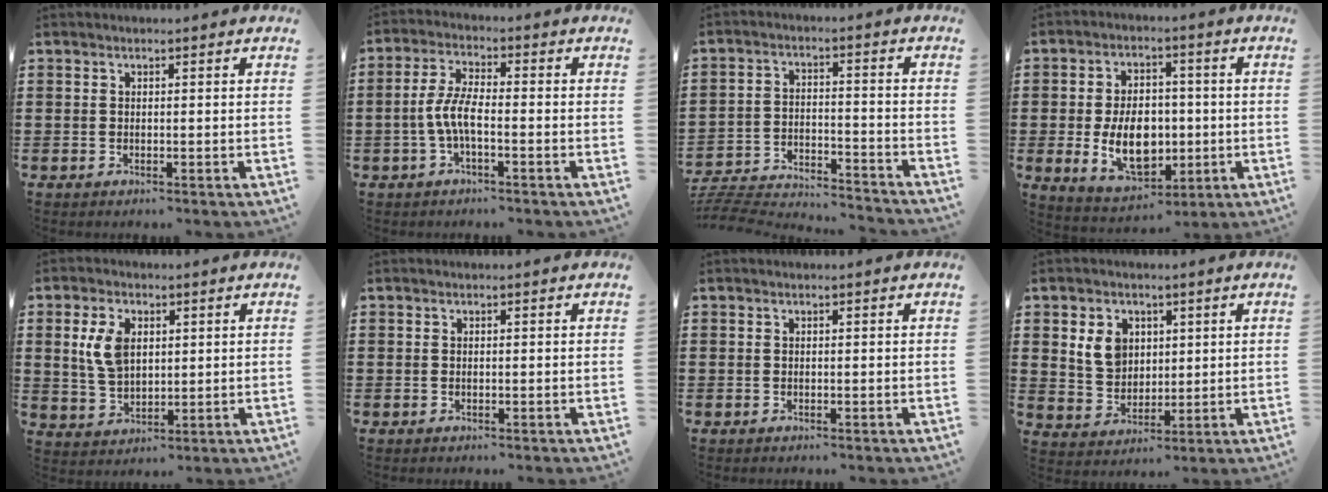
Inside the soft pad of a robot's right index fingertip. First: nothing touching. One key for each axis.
{"total": 5.3, "fx": -1.7, "fy": 1.5, "fz": 4.8, "tx": -0.120, "ty": -0.010, "tz": -0.040}
{"total": 5.2, "fx": -5.1, "fy": 0.4, "fz": 0.9, "tx": -0.029, "ty": -0.006, "tz": -0.109}
{"total": 10.3, "fx": -1.4, "fy": 6.8, "fz": 7.7, "tx": -0.147, "ty": -0.002, "tz": -0.031}
{"total": 6.5, "fx": 1.7, "fy": 4.2, "fz": 4.7, "tx": -0.118, "ty": 0.009, "tz": 0.026}
{"total": 0.0}
{"total": 0.0}
{"total": 6.1, "fx": 2.2, "fy": 4.9, "fz": 2.8, "tx": -0.068, "ty": 0.012, "tz": 0.039}